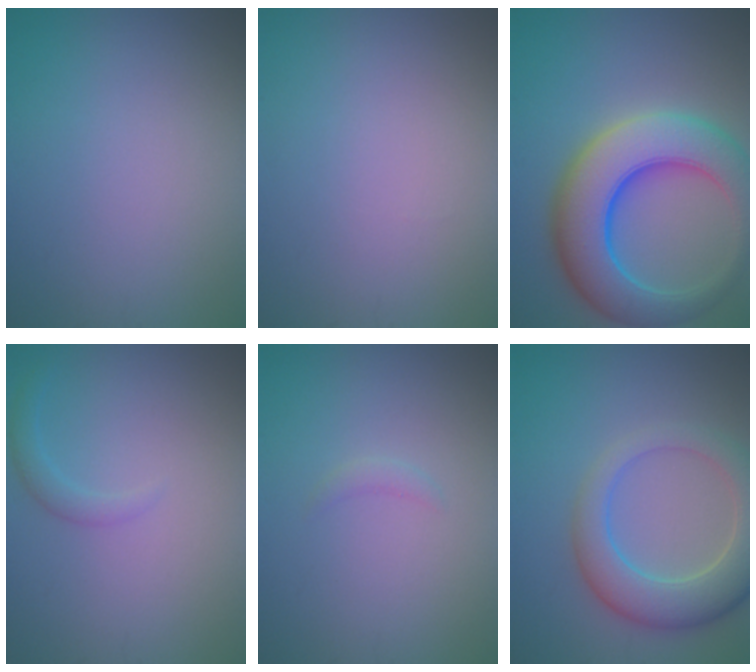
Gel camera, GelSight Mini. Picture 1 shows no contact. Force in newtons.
{"total": 0.0}
{"total": 10.1, "press": 10.1, "slide": 0.4}
{"total": 1.4, "press": 1.4, "slide": 0.1}
{"total": 0.7, "press": 0.7, "slide": 0.1}
{"total": 6.3, "press": 6.3, "slide": 0.6}